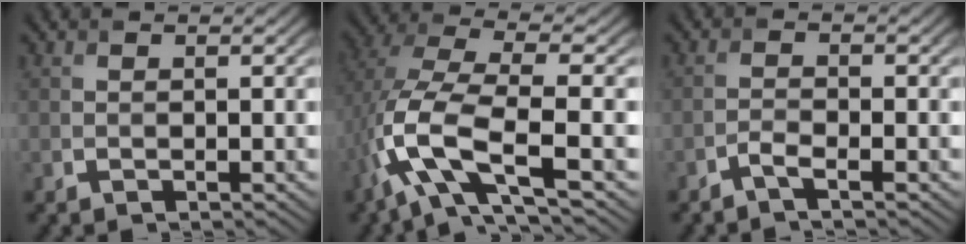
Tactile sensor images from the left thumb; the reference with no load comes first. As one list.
[{"total": 11.6, "force": [-3.6, 4.4, 10.1], "torque": [-0.231, -0.005, -0.078]}, {"total": 1.7, "force": [-1.3, 0.2, 1.0], "torque": [-0.024, 0.003, -0.032]}]